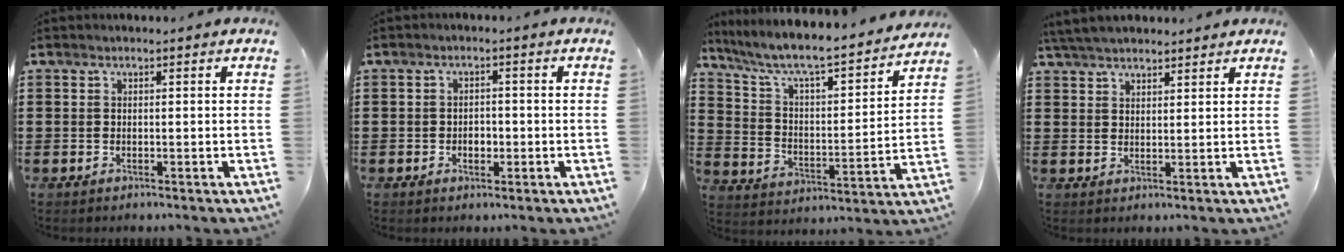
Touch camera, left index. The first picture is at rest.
{"total": 1.9, "force": [-0.6, 1.3, 1.3], "torque": [-0.028, 0.003, -0.014]}
{"total": 6.2, "force": [5.4, 0.6, 3.0], "torque": [-0.085, -0.047, 0.083]}
{"total": 4.5, "force": [4.1, 0.9, 1.5], "torque": [-0.041, -0.002, 0.079]}